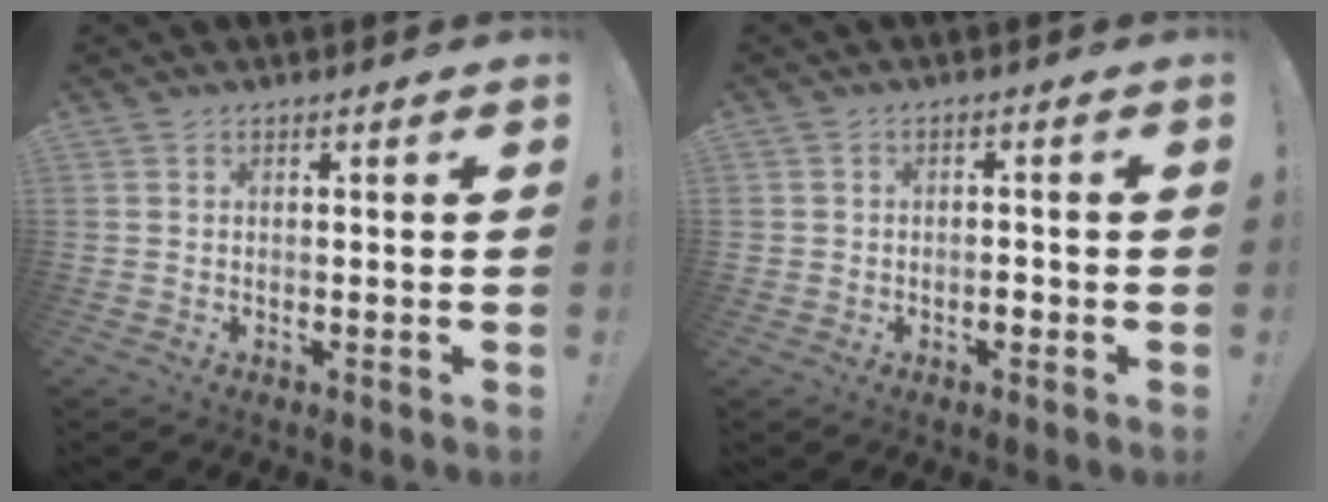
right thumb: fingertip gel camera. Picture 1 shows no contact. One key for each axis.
{"total": 3.1, "fx": -1.3, "fy": 2.6, "fz": 1.1, "tx": -0.016, "ty": 0.005, "tz": -0.022}